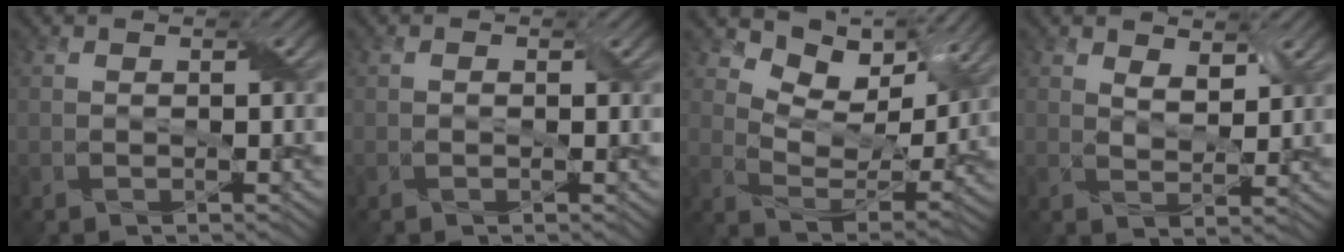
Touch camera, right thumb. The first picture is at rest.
{"total": 0.7, "force": [-0.1, 0.6, 0.4], "torque": [-0.006, -0.001, -0.003]}
{"total": 10.6, "force": [6.9, 5.3, 6.0], "torque": [-0.121, -0.008, 0.121]}
{"total": 3.6, "force": [2.4, 1.8, 2.1], "torque": [-0.048, -0.007, 0.041]}